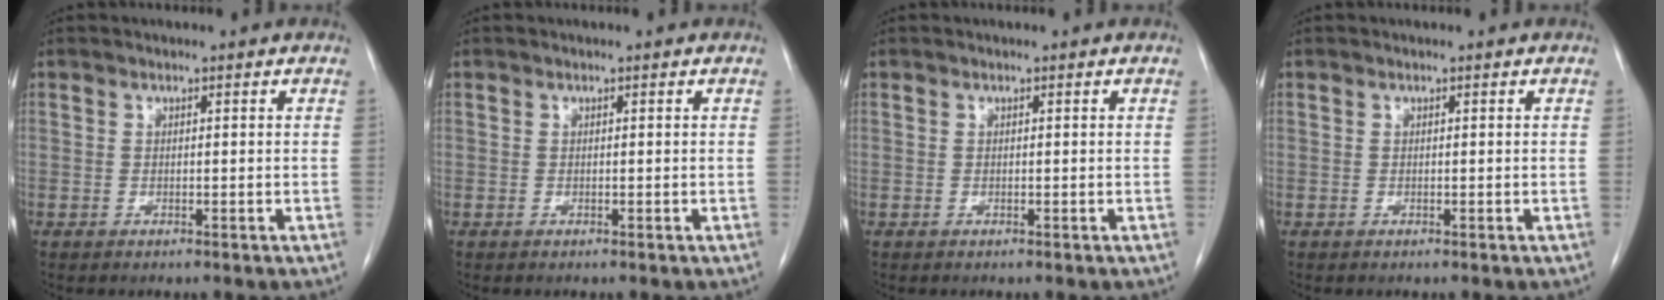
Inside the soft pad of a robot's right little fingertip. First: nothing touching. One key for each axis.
{"total": 0.0}
{"total": 0.0}
{"total": 0.0}